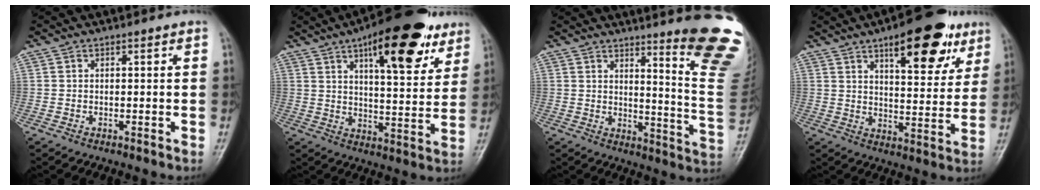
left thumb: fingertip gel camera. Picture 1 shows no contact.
{"total": 20.1, "force": [11.1, 7.4, 15.0], "torque": [-0.181, -0.034, 0.162]}
{"total": 18.5, "force": [13.4, 1.5, 12.8], "torque": [-0.133, -0.132, 0.160]}
{"total": 17.5, "force": [9.7, 6.8, 12.8], "torque": [-0.132, -0.035, 0.137]}